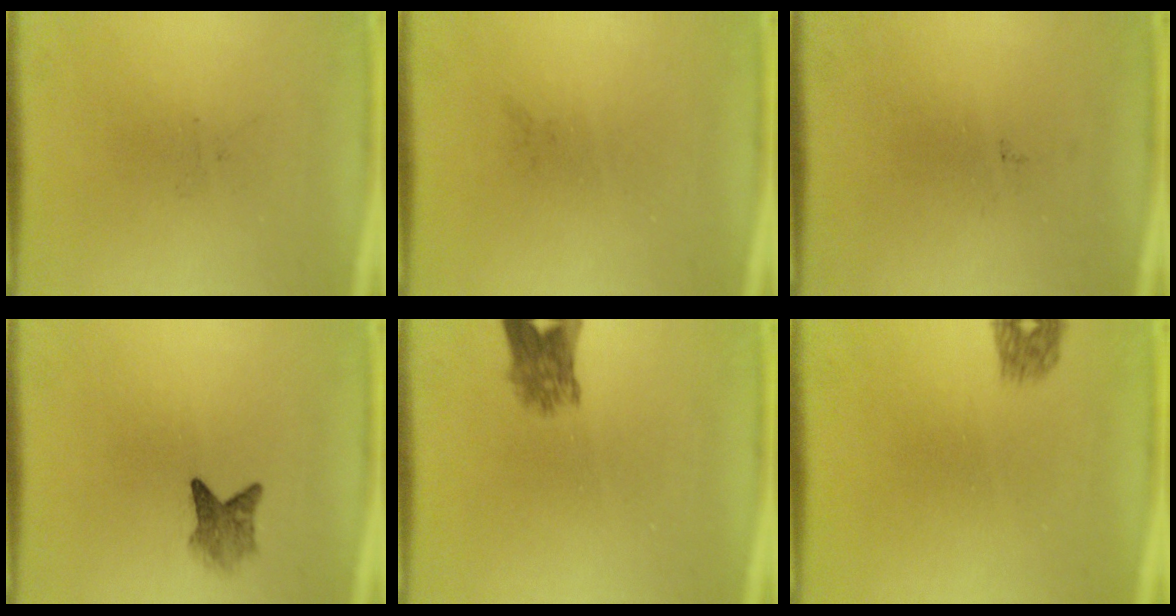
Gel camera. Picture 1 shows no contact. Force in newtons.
{"total": 0.0}
{"total": 0.0}
{"total": 2.8}
{"total": 3.8}
{"total": 1.6}